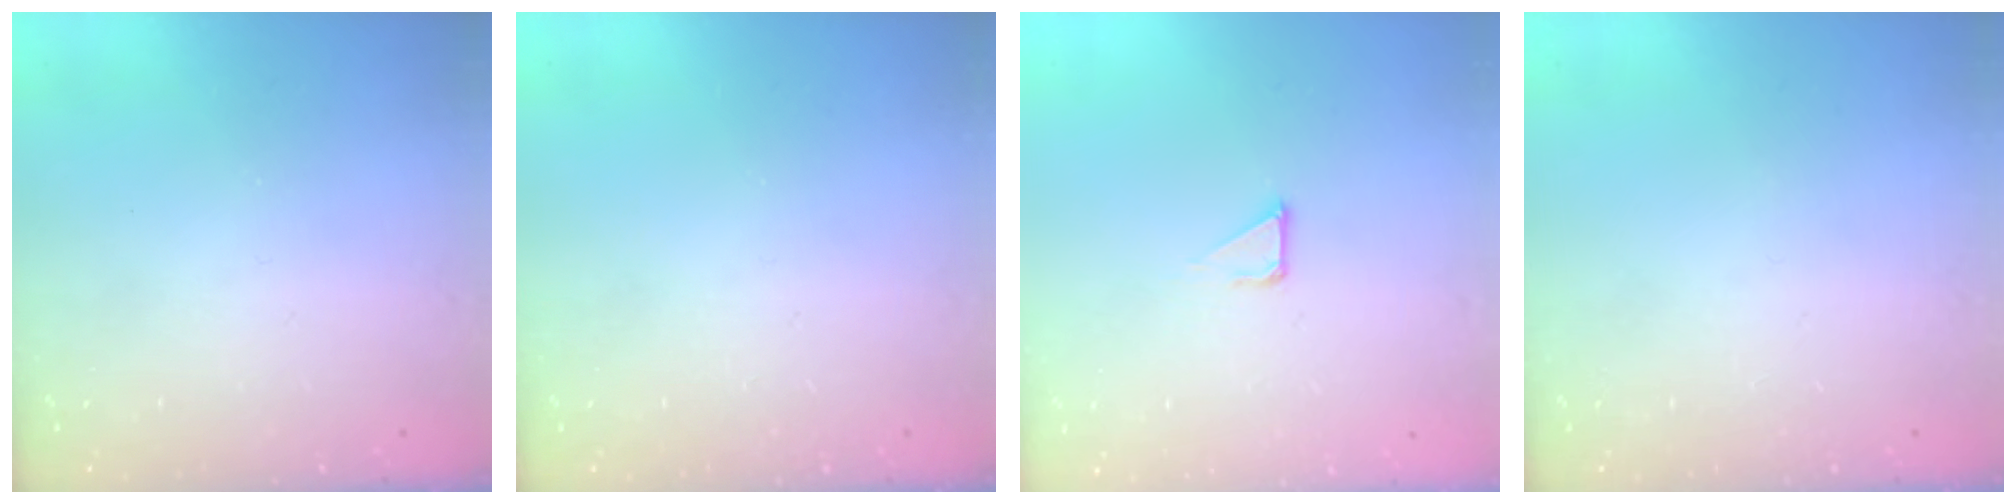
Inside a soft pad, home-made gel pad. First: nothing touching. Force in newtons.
{"total": 0.0}
{"total": 2.8, "press": 2.8, "slide": 0.1}
{"total": 0.0}